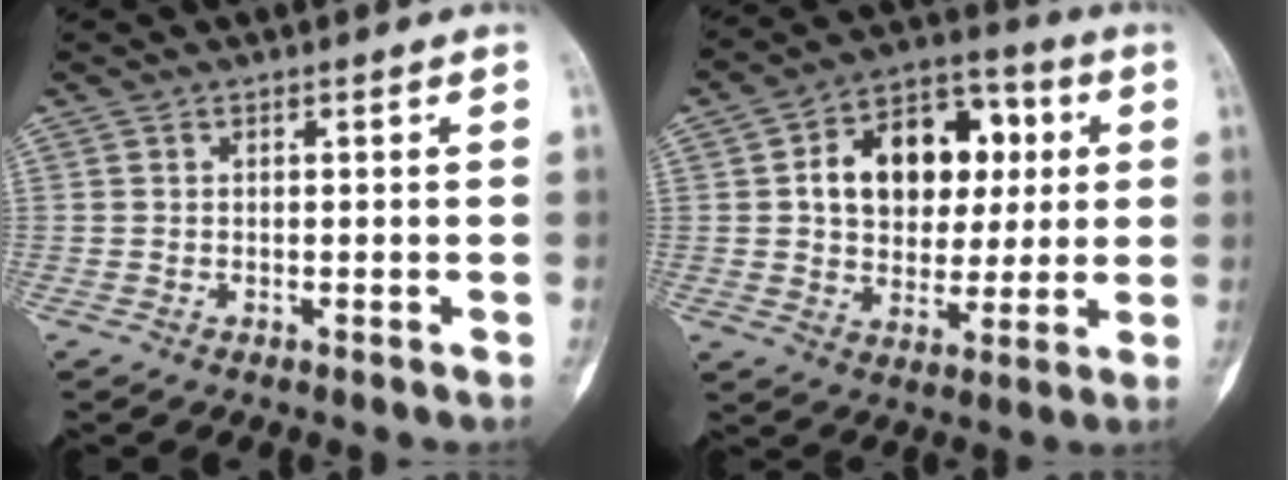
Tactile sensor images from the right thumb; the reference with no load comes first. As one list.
[{"total": 17.7, "force": [3.5, 12.4, 12.1], "torque": [-0.139, 0.017, 0.053]}]